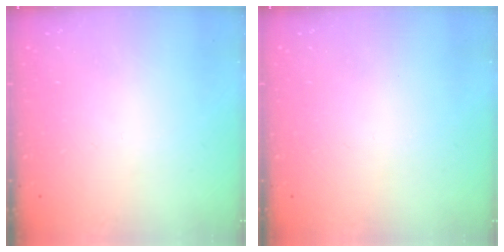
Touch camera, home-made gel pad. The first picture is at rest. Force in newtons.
{"total": 1.8, "press": 1.8, "slide": 0.4}